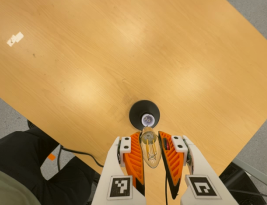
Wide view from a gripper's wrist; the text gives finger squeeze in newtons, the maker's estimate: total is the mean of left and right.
{"total": 20.1, "left": 21.3, "right": 18.9}